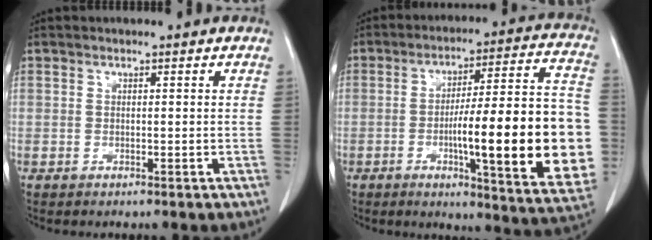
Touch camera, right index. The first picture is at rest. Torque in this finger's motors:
{"motor_torque": [2.14, 0.00, 0.79, 0.21]}